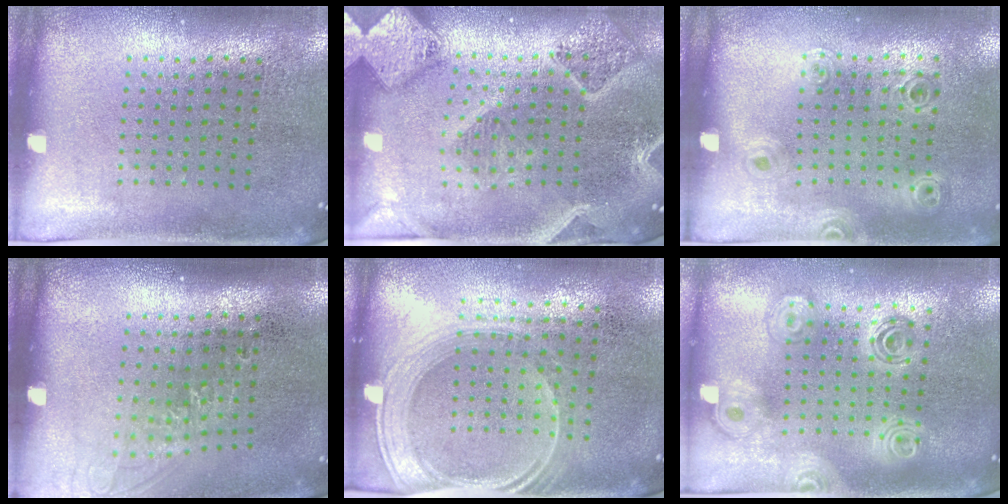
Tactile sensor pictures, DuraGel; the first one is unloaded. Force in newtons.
{"total": 3.0, "press": 2.6, "slide": 1.5}
{"total": 0.9, "press": 0.9, "slide": 0.0}
{"total": 1.3, "press": 1.0, "slide": 0.8}
{"total": 1.8, "press": 1.6, "slide": 1.0}
{"total": 2.0, "press": 1.7, "slide": 1.2}